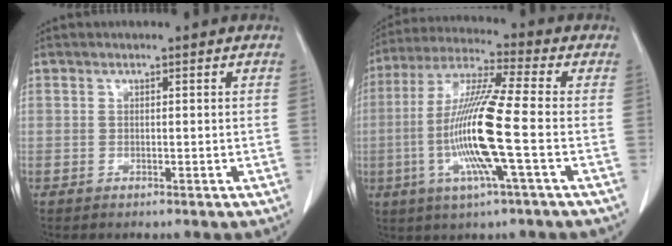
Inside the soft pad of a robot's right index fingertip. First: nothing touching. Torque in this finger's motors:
{"motor_torque": [2.14, 0.00, 1.05, 0.19]}